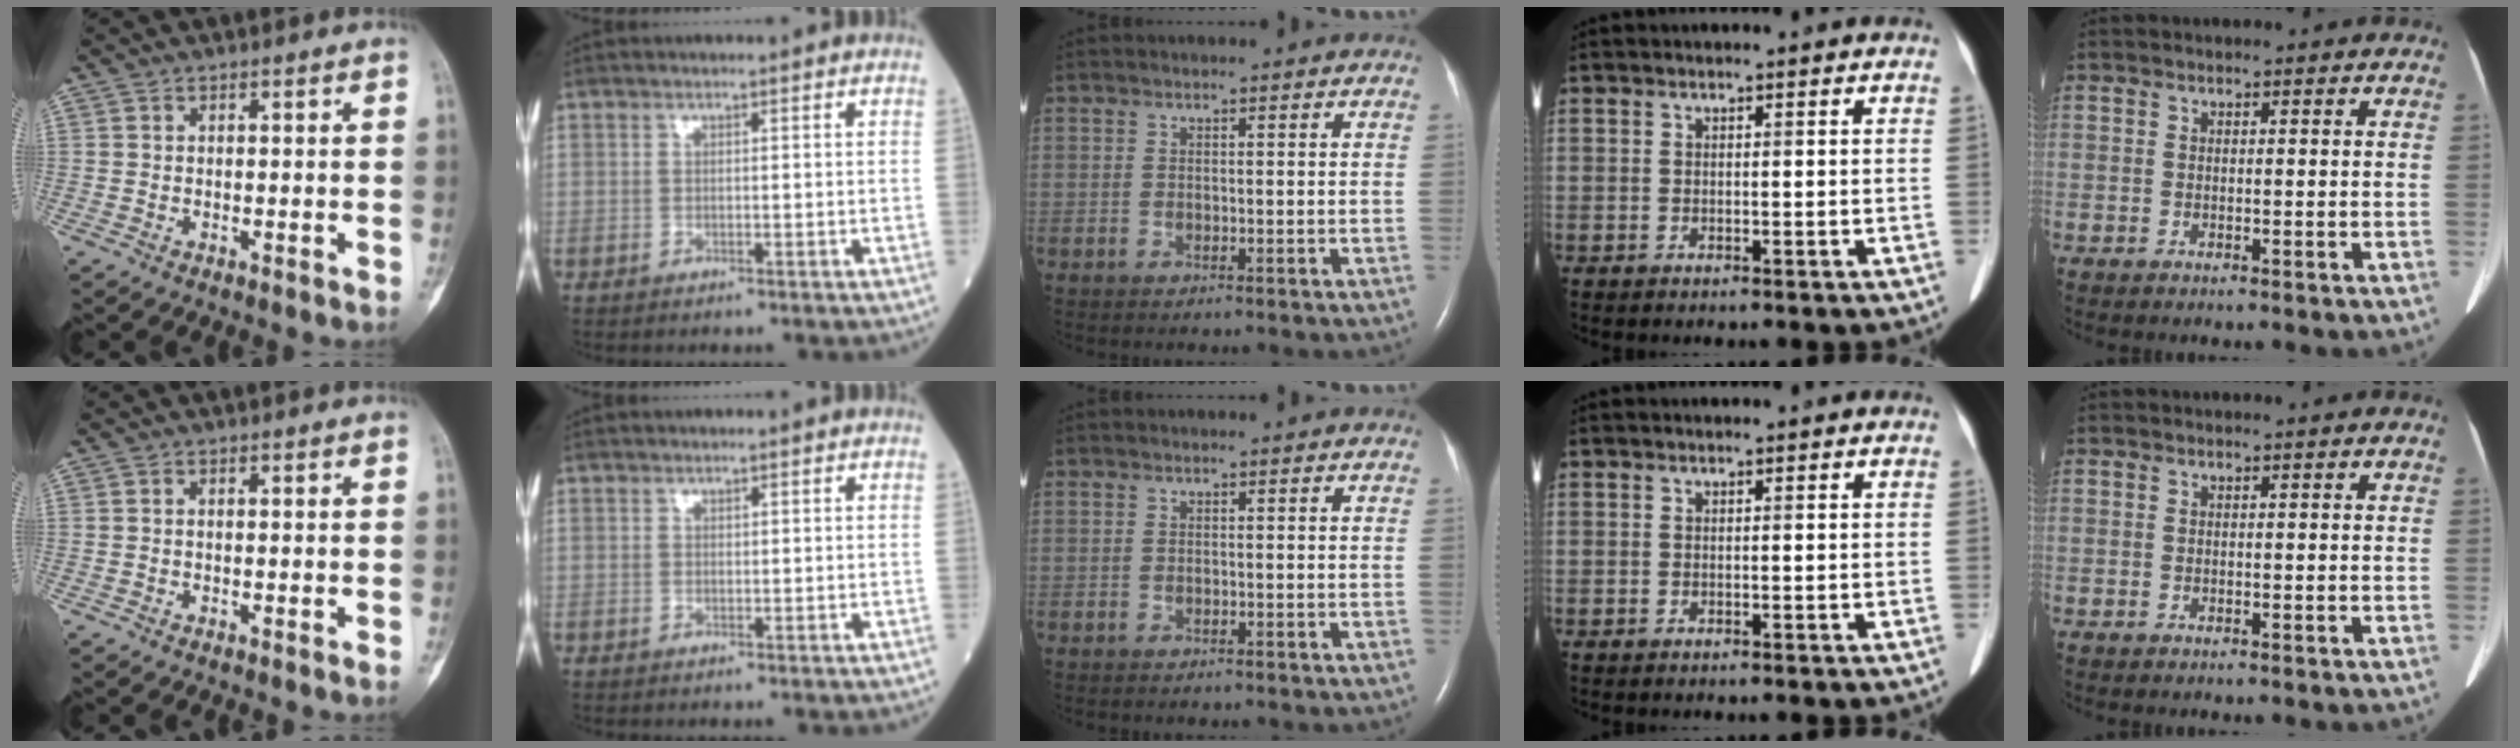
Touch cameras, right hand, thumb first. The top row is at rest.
{}